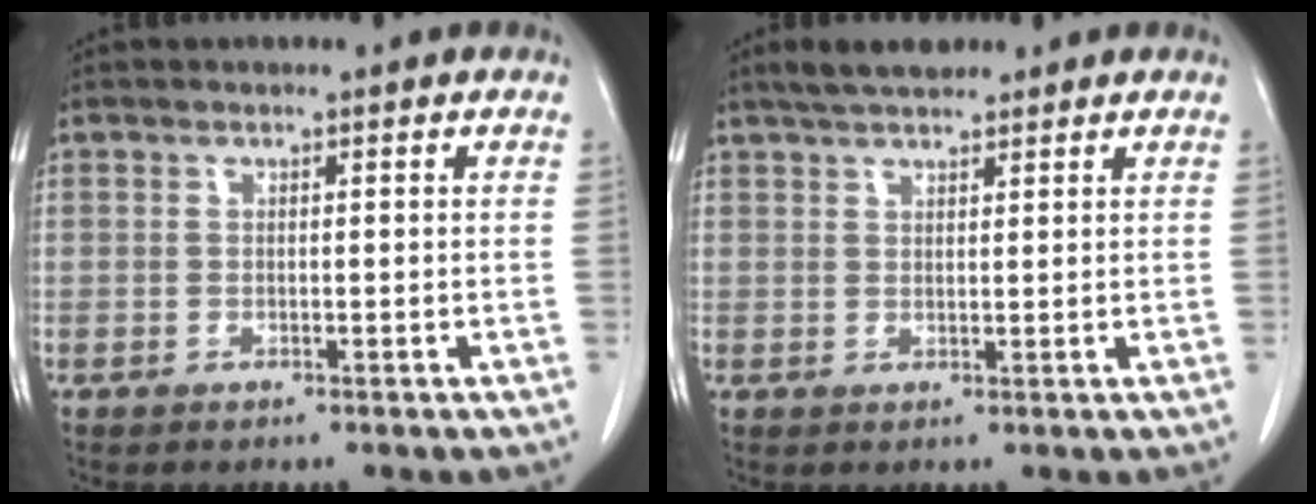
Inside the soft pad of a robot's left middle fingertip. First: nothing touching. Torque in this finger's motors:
{"motor_torque": [0.21, -0.19, -0.01, 0.01]}